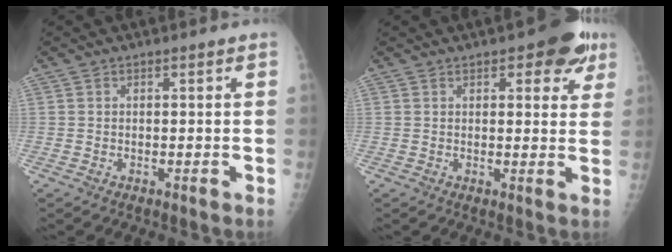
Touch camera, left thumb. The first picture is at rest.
{"total": 7.7, "force": [4.1, 3.4, 5.5], "torque": [-0.035, -0.012, 0.044]}